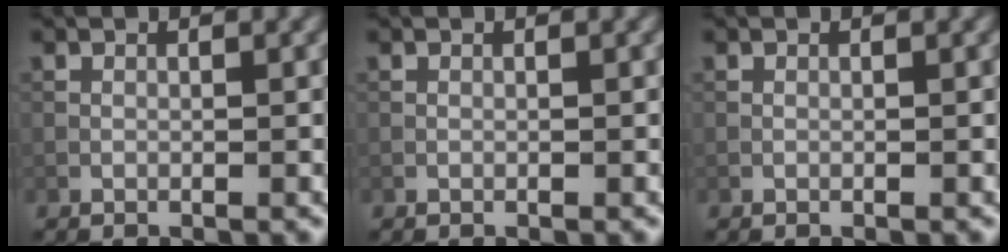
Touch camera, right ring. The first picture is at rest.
{"total": 0.0}
{"total": 0.0}